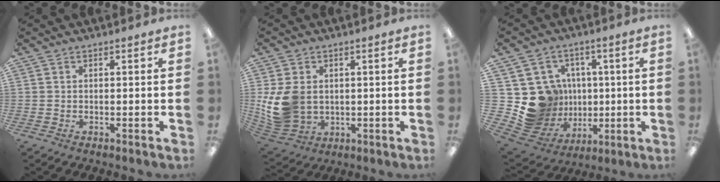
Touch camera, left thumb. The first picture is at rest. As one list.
[{"total": 11.4, "force": [0.5, 9.1, 6.9], "torque": [-0.163, 0.006, 0.009]}, {"total": 14.5, "force": [1.3, 14.2, 2.8], "torque": [-0.076, -0.013, 0.063]}]